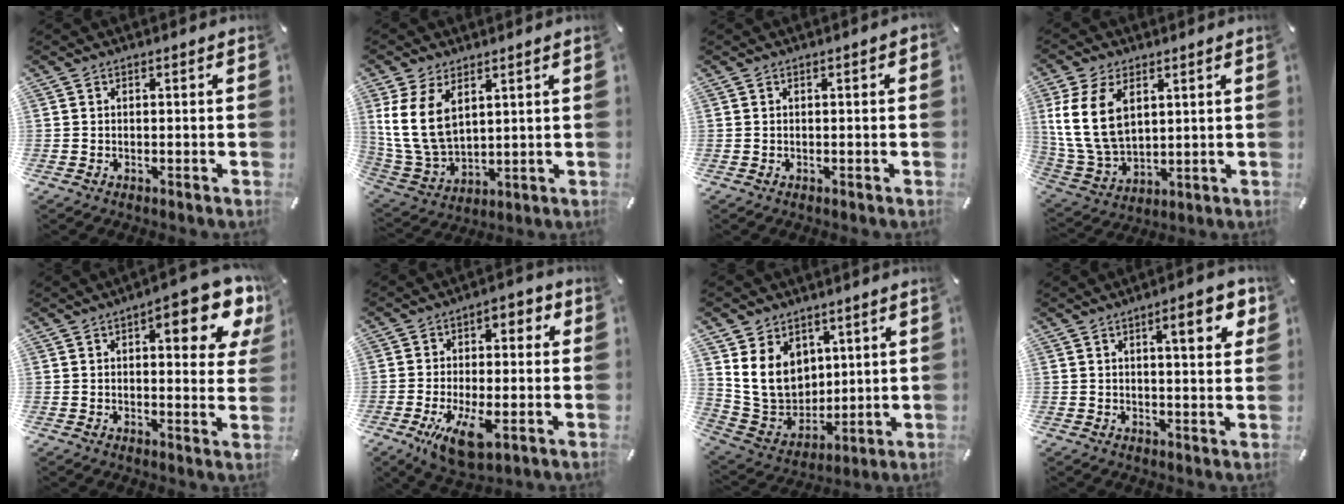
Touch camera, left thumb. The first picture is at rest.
{"total": 11.5, "force": [4.7, 7.4, 7.5], "torque": [-0.185, -0.020, 0.087]}
{"total": 0.9, "force": [-0.1, 0.1, 0.9], "torque": [-0.015, -0.001, -0.001]}
{"total": 13.2, "force": [4.6, 8.7, 8.8], "torque": [-0.216, -0.011, 0.082]}
{"total": 12.9, "force": [6.0, 5.0, 10.3], "torque": [-0.126, -0.034, 0.096]}
{"total": 14.0, "force": [-4.2, 6.9, 11.3], "torque": [-0.181, 0.005, -0.071]}
{"total": 13.0, "force": [4.5, 11.0, 5.3], "torque": [-0.126, -0.030, 0.093]}
{"total": 8.8, "force": [3.9, 2.4, 7.4], "torque": [-0.102, -0.011, 0.056]}